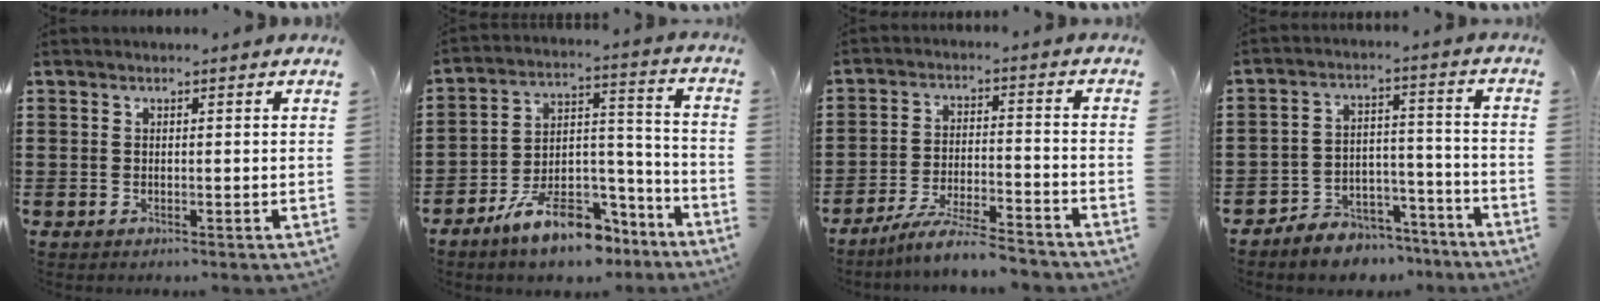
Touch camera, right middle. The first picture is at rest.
{"total": 11.1, "force": [-8.7, 4.1, 5.5], "torque": [-0.090, 0.045, -0.160]}
{"total": 6.6, "force": [-6.1, 0.1, 2.6], "torque": [-0.059, -0.009, -0.119]}
{"total": 5.8, "force": [-5.5, 1.8, 0.3], "torque": [-0.004, 0.020, -0.110]}